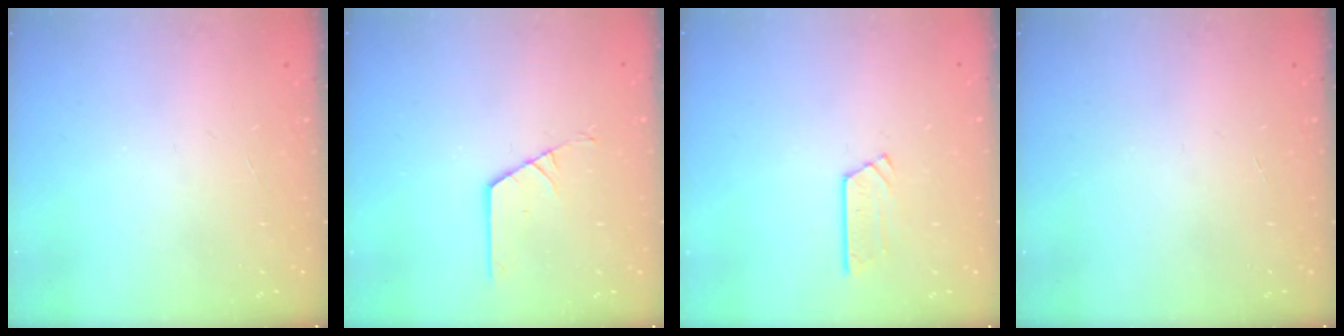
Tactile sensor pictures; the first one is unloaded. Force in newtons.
{"total": 2.9, "press": 2.9, "slide": 0.2}
{"total": 3.6, "press": 3.6, "slide": 0.4}
{"total": 0.0}